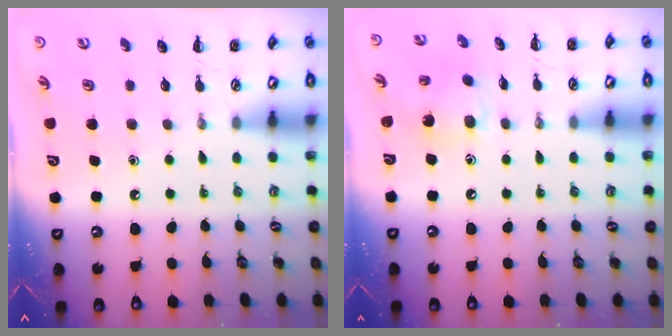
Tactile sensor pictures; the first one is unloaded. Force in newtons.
{"total": 7.5, "press": 7.5, "slide": 0.6}